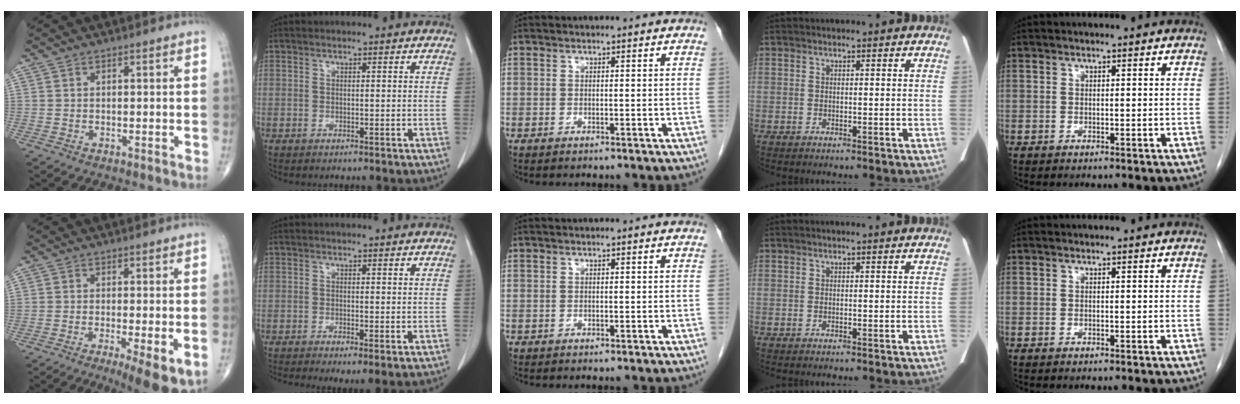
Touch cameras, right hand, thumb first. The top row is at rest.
{"thumb": {"total": 9.1, "force": [-3.5, 2.1, 8.2], "torque": [-0.121, -0.017, -0.052]}, "index": {"total": 3.0, "force": [-1.2, 0.7, 2.6], "torque": [-0.040, -0.009, -0.016]}}